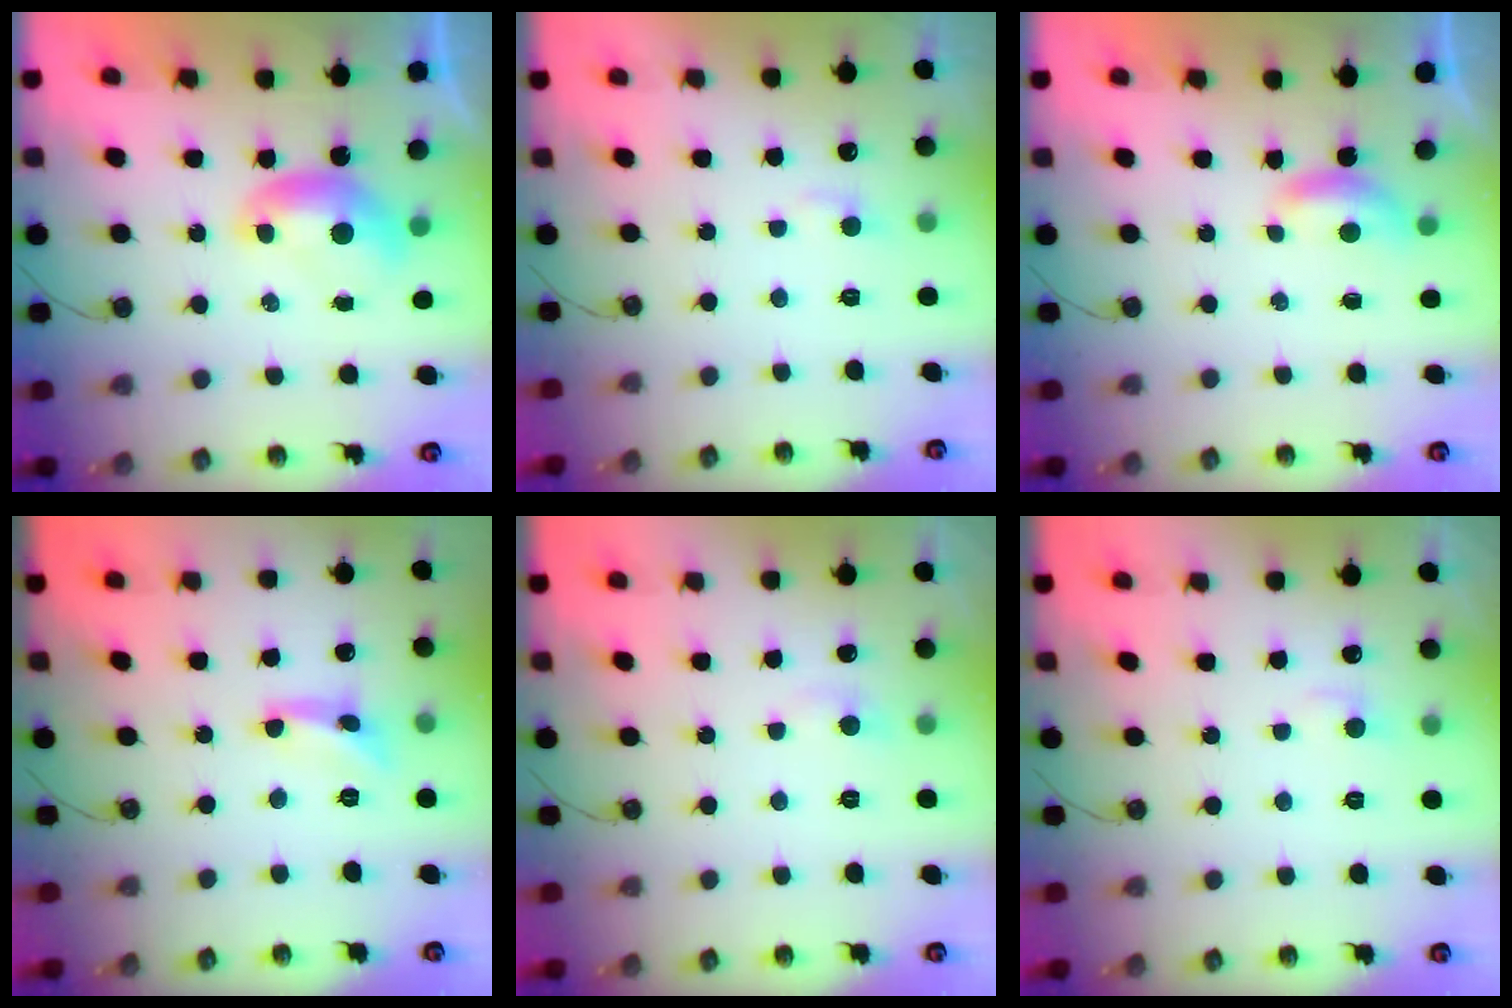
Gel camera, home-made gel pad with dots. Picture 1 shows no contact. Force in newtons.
{"total": 2.2, "press": 2.2, "slide": 0.4}
{"total": 1.5, "press": 1.4, "slide": 0.4}
{"total": 1.6, "press": 1.6, "slide": 0.3}
{"total": 0.6, "press": 0.1, "slide": 0.6}
{"total": 1.1, "press": 0.9, "slide": 0.6}